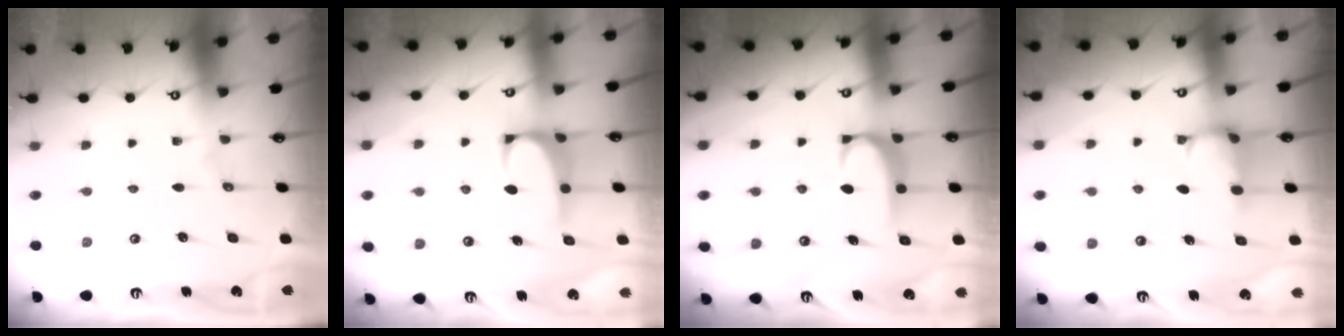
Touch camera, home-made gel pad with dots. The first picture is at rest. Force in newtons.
{"total": 0.9, "press": 0.6, "slide": 0.6}
{"total": 2.0, "press": 1.9, "slide": 0.5}
{"total": 1.3, "press": 1.2, "slide": 0.3}